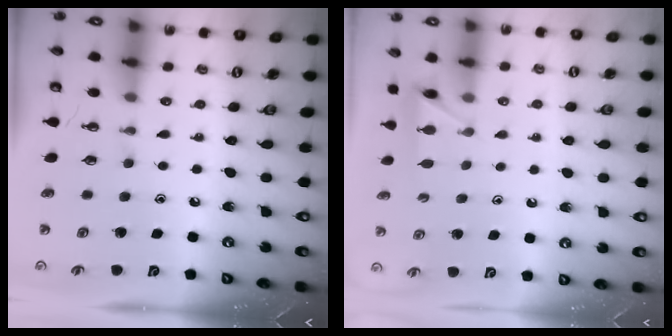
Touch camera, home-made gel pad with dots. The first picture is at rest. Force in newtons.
{"total": 3.7, "press": 3.7, "slide": 0.3}